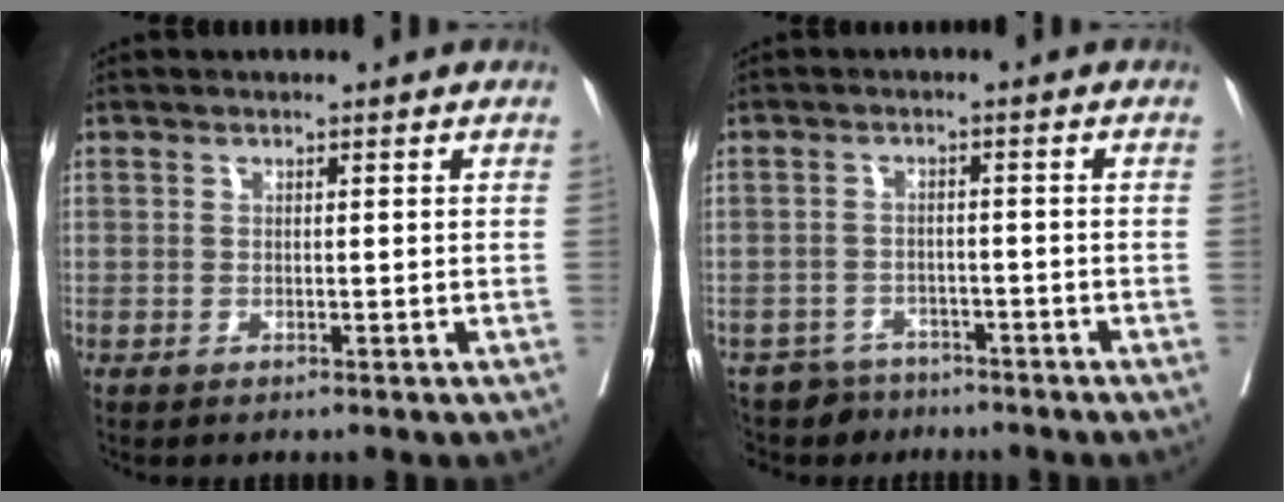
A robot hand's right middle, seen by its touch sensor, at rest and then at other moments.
{"total": 5.6, "force": [-5.0, 2.6, -0.3], "torque": [0.011, 0.003, -0.083]}